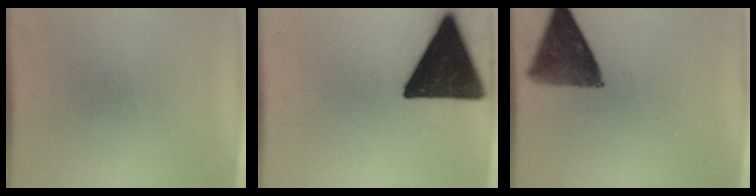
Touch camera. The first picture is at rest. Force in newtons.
{"total": 19.4}
{"total": 10.5}